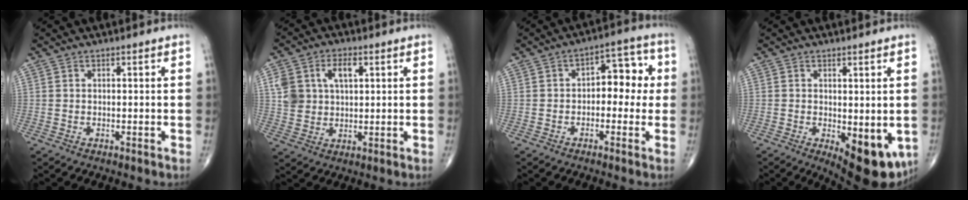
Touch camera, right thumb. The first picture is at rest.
{"total": 8.9, "force": [2.8, 6.0, 6.0], "torque": [-0.096, 0.002, 0.055]}
{"total": 8.1, "force": [0.0, 5.0, 6.4], "torque": [-0.042, 0.032, -0.010]}
{"total": 10.6, "force": [-2.6, 4.5, 9.2], "torque": [-0.102, -0.021, -0.021]}